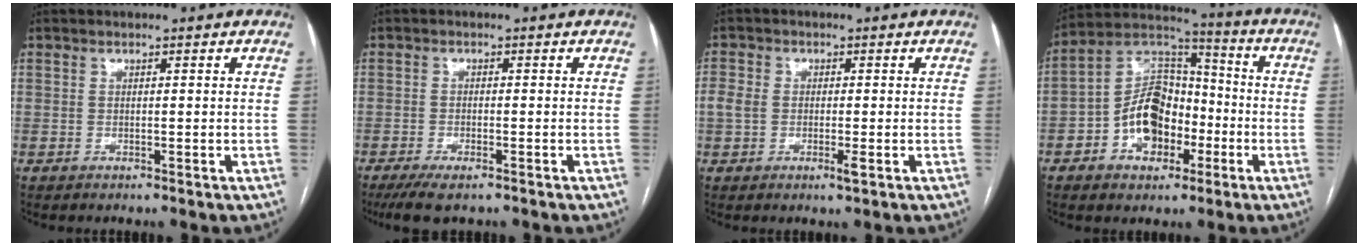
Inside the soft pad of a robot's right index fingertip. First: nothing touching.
{"total": 5.6, "force": [-4.0, 1.5, 3.6], "torque": [-0.062, -0.012, -0.065]}
{"total": 4.0, "force": [-0.8, 2.1, 3.3], "torque": [-0.069, 0.004, -0.014]}
{"total": 12.1, "force": [-3.8, 8.0, 8.2], "torque": [-0.166, 0.038, -0.062]}